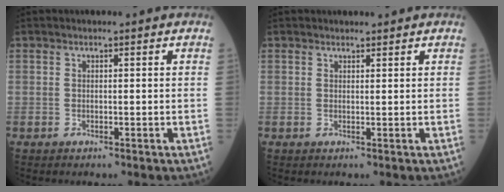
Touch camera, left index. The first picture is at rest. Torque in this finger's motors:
{"motor_torque": [0.05, -0.42, -0.29, 0.00]}